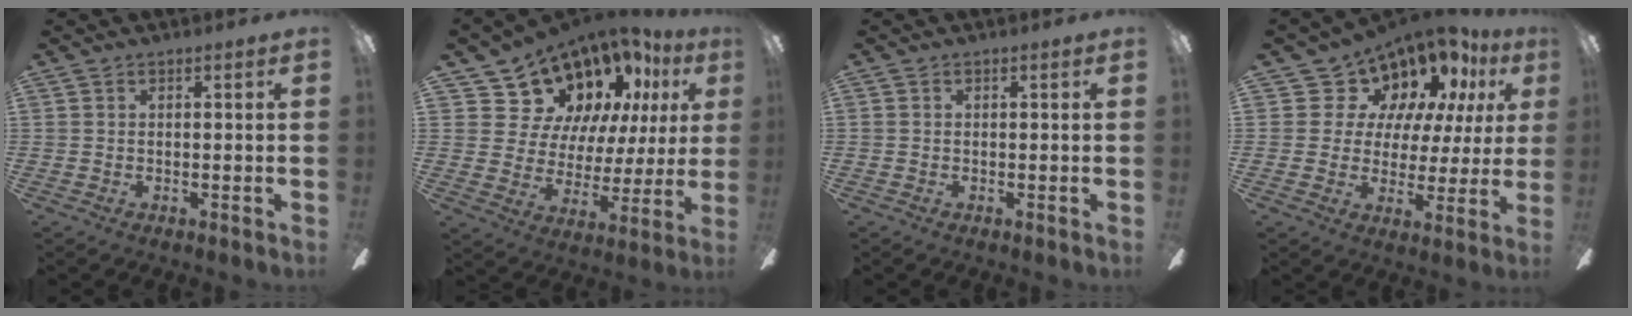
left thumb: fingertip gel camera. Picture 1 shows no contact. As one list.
[{"total": 16.4, "force": [12.1, 10.0, 4.7], "torque": [-0.098, -0.090, 0.237]}, {"total": 0.0}, {"total": 13.0, "force": [9.4, 8.5, 3.1], "torque": [-0.067, -0.072, 0.177]}]